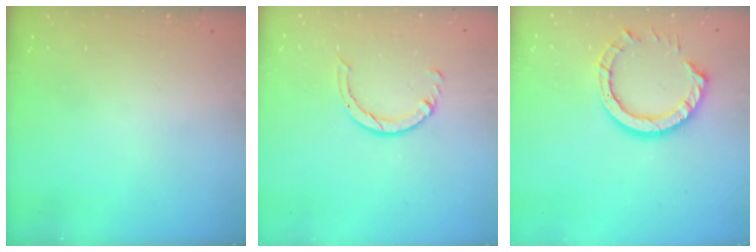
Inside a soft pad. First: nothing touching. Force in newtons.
{"total": 4.7, "press": 4.7, "slide": 0.4}
{"total": 10.6, "press": 10.6, "slide": 0.9}